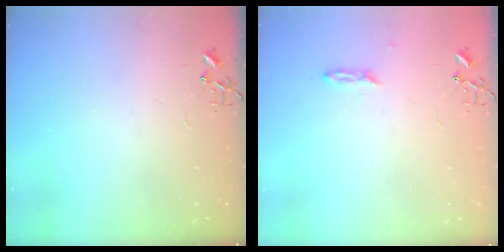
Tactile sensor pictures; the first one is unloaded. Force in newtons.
{"total": 2.3, "press": 2.2, "slide": 0.4}